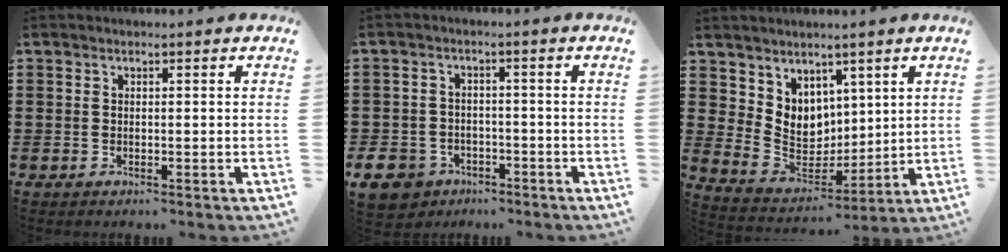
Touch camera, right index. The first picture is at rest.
{"total": 5.1, "force": [-3.7, 3.2, 1.4], "torque": [-0.057, 0.008, -0.079]}
{"total": 6.7, "force": [3.8, 5.4, 1.2], "torque": [-0.048, -0.024, 0.078]}